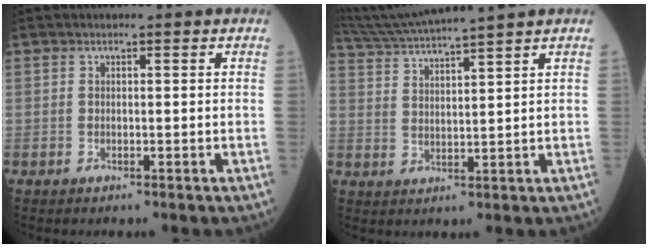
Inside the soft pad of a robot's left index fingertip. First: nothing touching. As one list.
[{"total": 11.2, "force": [10.0, -2.1, 4.5], "torque": [-0.088, 0.009, 0.171]}]